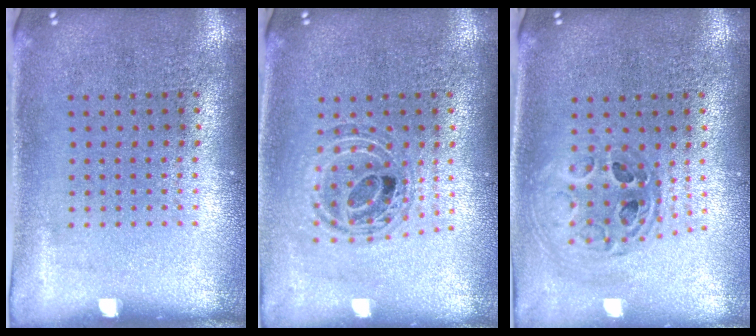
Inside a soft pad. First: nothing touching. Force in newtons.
{"total": 0.8, "press": 0.8, "slide": 0.2}
{"total": 0.9, "press": 0.9, "slide": 0.2}